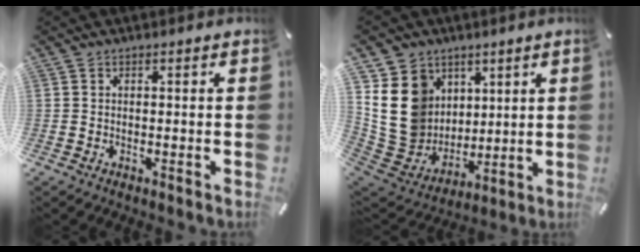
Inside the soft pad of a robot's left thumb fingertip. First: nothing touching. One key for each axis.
{"total": 16.3, "fx": 4.1, "fy": 14.5, "fz": 6.3, "tx": -0.136, "ty": -0.025, "tz": 0.088}